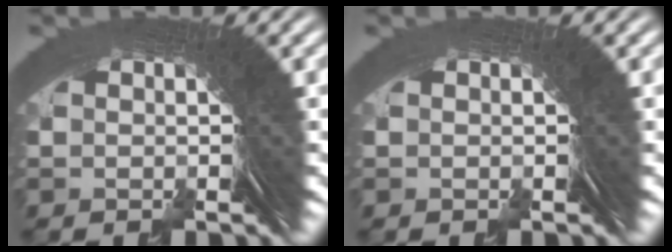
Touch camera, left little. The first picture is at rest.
{"total": 0.0}